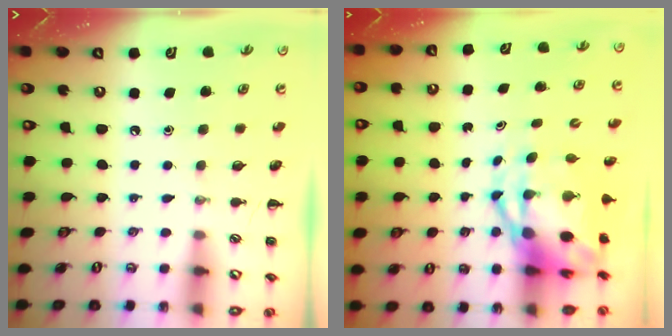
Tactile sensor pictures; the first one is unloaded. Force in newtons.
{"total": 8.8, "press": 8.4, "slide": 2.4}